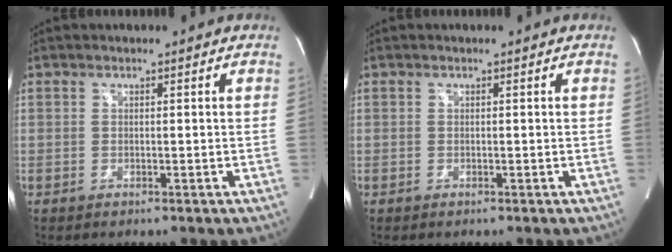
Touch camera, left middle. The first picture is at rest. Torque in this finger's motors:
{"motor_torque": [0.38, -0.30, 0.07, 0.01]}